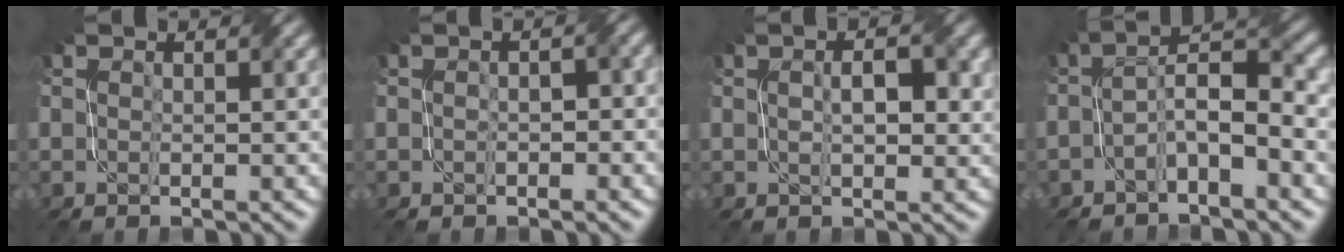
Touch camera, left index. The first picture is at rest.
{"total": 1.4, "force": [-0.3, 0.7, 1.1], "torque": [-0.019, 0.001, -0.004]}
{"total": 3.0, "force": [0.6, 1.4, 2.6], "torque": [-0.040, -0.004, 0.012]}
{"total": 4.1, "force": [-1.7, 1.2, 3.5], "torque": [-0.064, 0.017, -0.035]}